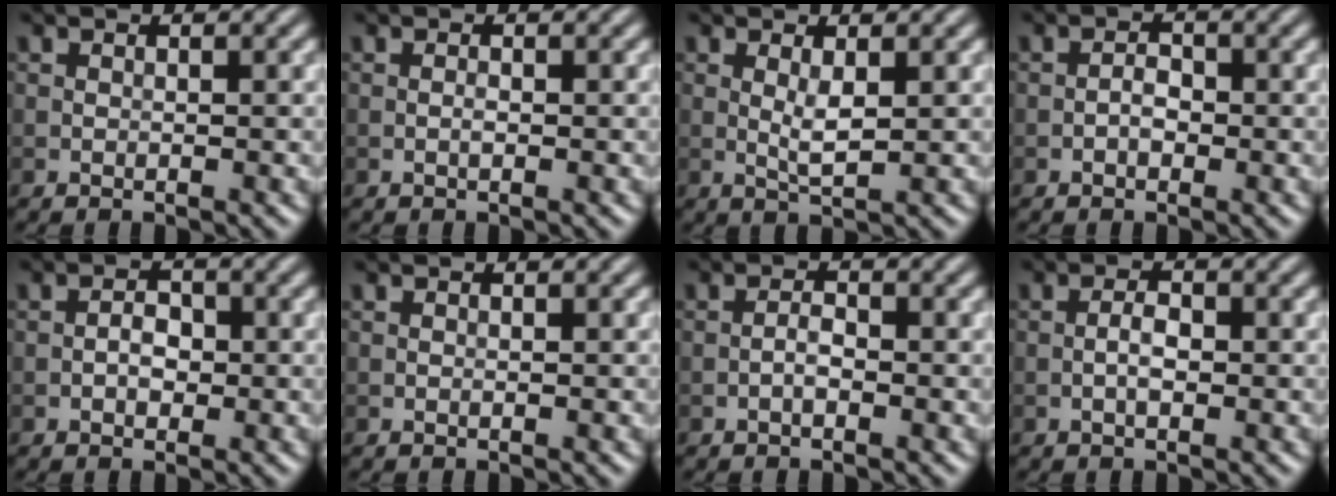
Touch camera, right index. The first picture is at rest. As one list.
[{"total": 0.5, "force": [-0.2, 0.2, 0.5], "torque": [-0.010, 0.000, -0.004]}, {"total": 1.9, "force": [0.4, 0.4, 1.8], "torque": [-0.038, -0.003, 0.009]}, {"total": 1.4, "force": [-0.5, 0.8, 1.1], "torque": [-0.013, 0.003, -0.013]}, {"total": 1.8, "force": [-0.4, 1.1, 1.3], "torque": [-0.018, 0.003, -0.010]}, {"total": 0.0}, {"total": 1.2, "force": [-0.5, 0.4, 1.0], "torque": [-0.020, 0.003, -0.012]}, {"total": 1.7, "force": [-0.4, 0.7, 1.5], "torque": [-0.028, 0.003, -0.011]}]